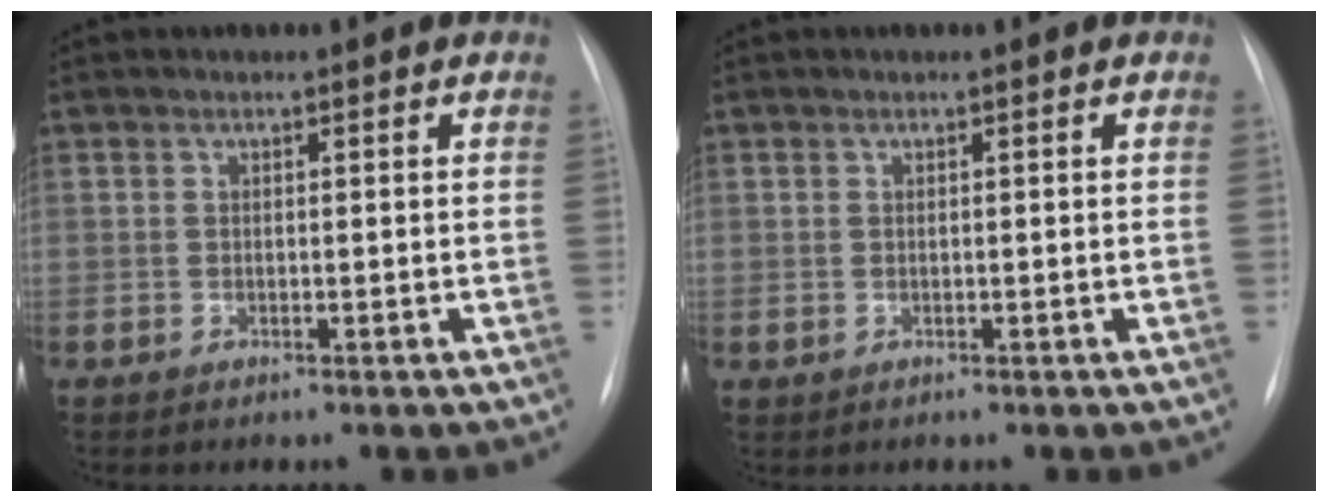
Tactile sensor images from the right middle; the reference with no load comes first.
{"total": 0.0}